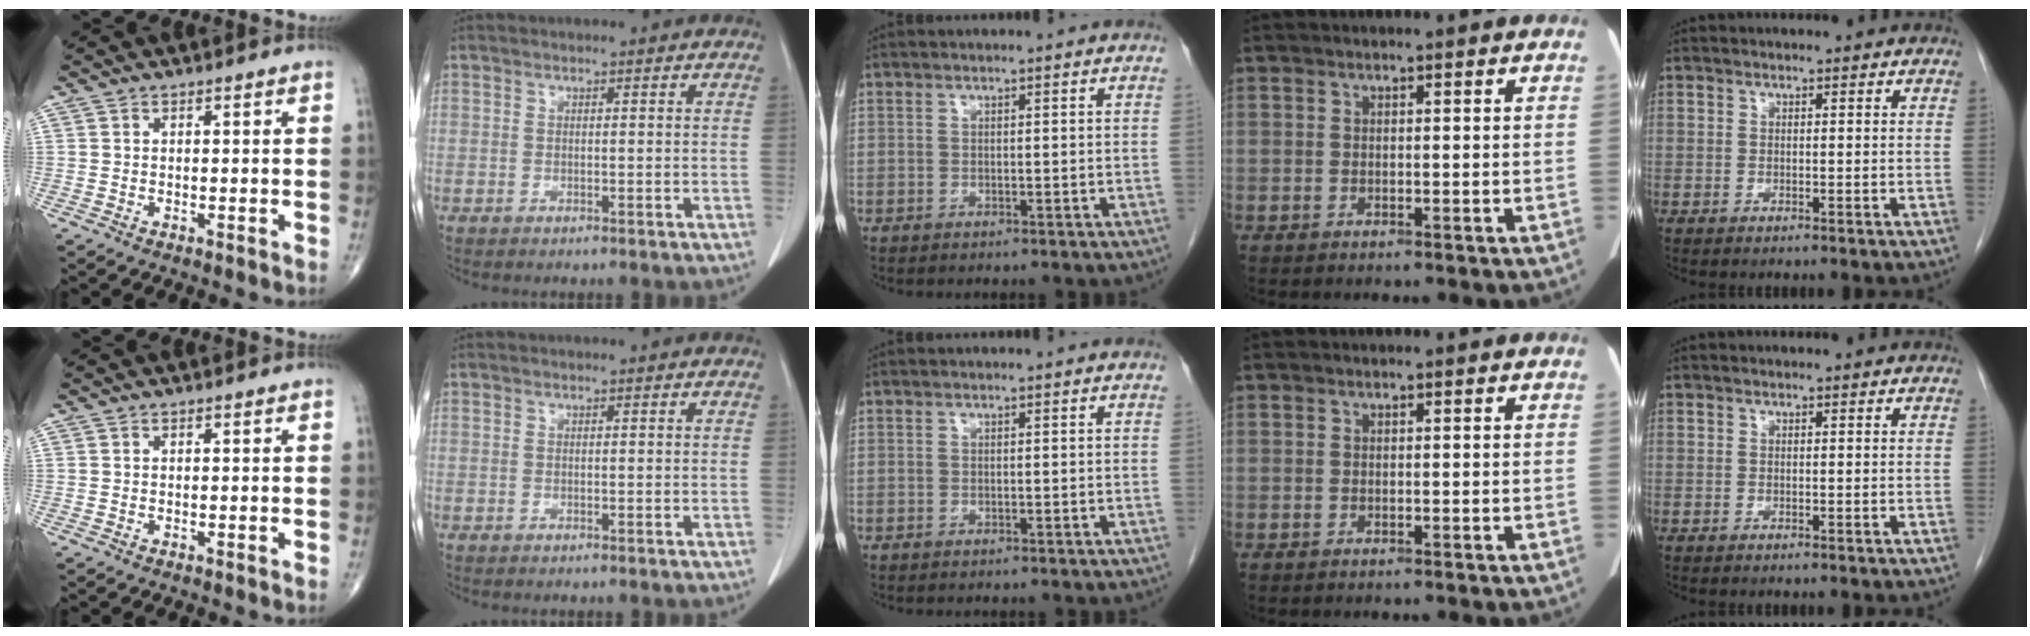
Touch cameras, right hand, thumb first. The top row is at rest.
{}